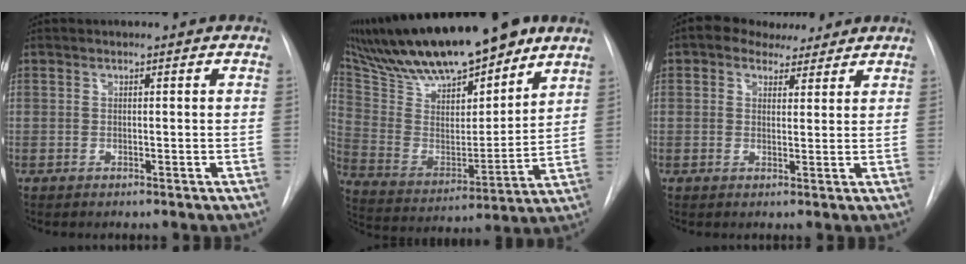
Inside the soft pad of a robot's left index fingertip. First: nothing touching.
{"total": 23.6, "force": [19.0, 5.1, 12.9], "torque": [-0.224, 0.006, 0.321]}
{"total": 5.9, "force": [4.5, 3.1, 2.2], "torque": [-0.034, 0.022, 0.070]}